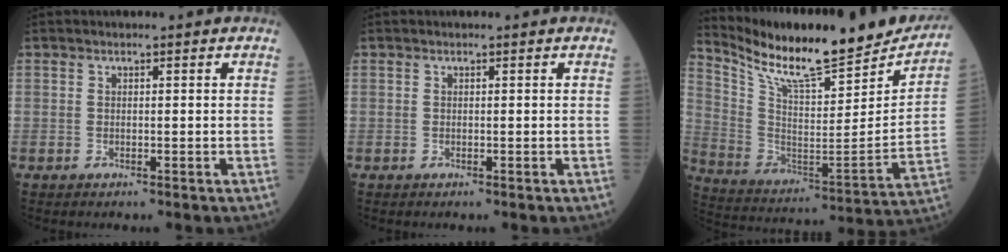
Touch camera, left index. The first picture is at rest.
{"total": 0.0}
{"total": 24.1, "force": [21.1, 3.8, 11.0], "torque": [-0.191, -0.044, 0.321]}